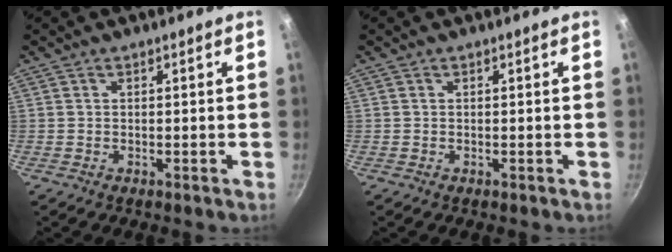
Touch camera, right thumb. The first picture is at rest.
{"total": 0.0}